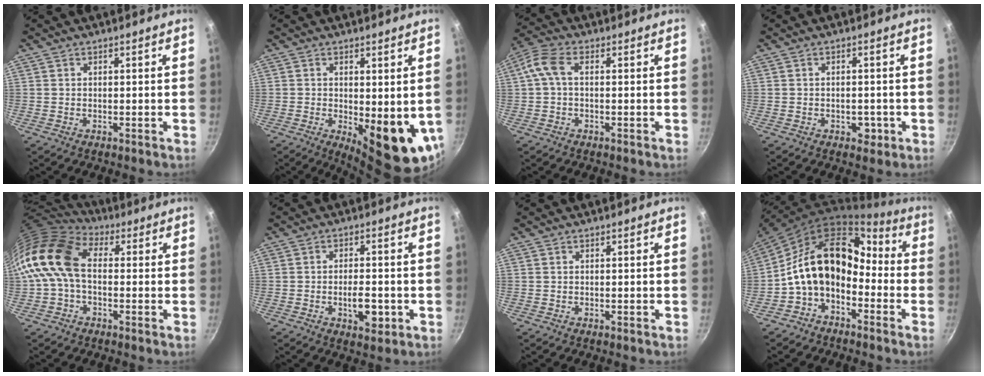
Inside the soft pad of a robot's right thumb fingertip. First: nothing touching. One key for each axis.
{"total": 11.6, "fx": -1.4, "fy": 4.5, "fz": 10.6, "tx": -0.124, "ty": -0.020, "tz": -0.008}
{"total": 5.2, "fx": 0.3, "fy": 2.9, "fz": 4.3, "tx": -0.107, "ty": 0.022, "tz": -0.003}
{"total": 3.0, "fx": -1.0, "fy": 2.1, "fz": 1.9, "tx": -0.014, "ty": 0.005, "tz": -0.009}
{"total": 12.6, "fx": 0.1, "fy": 8.6, "fz": 9.2, "tx": -0.161, "ty": 0.028, "tz": -0.017}
{"total": 6.0, "fx": -1.6, "fy": 2.9, "fz": 5.0, "tx": -0.065, "ty": 0.005, "tz": -0.023}
{"total": 0.0}
{"total": 16.4, "fx": -3.9, "fy": 11.4, "fz": 11.1, "tx": -0.166, "ty": 0.081, "tz": -0.088}